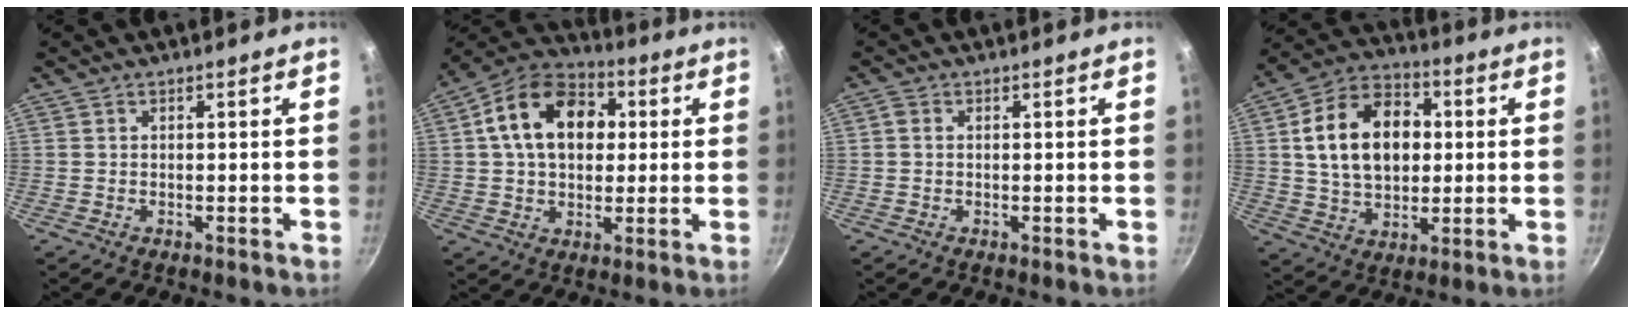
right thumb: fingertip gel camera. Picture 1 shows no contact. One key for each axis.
{"total": 17.0, "fx": 3.4, "fy": 12.0, "fz": 11.5, "tx": -0.162, "ty": 0.023, "tz": 0.039}
{"total": 1.0, "fx": 0.0, "fy": 0.8, "fz": 0.7, "tx": -0.014, "ty": 0.005, "tz": -0.001}
{"total": 17.9, "fx": 2.5, "fy": 12.5, "fz": 12.5, "tx": -0.181, "ty": 0.018, "tz": 0.033}